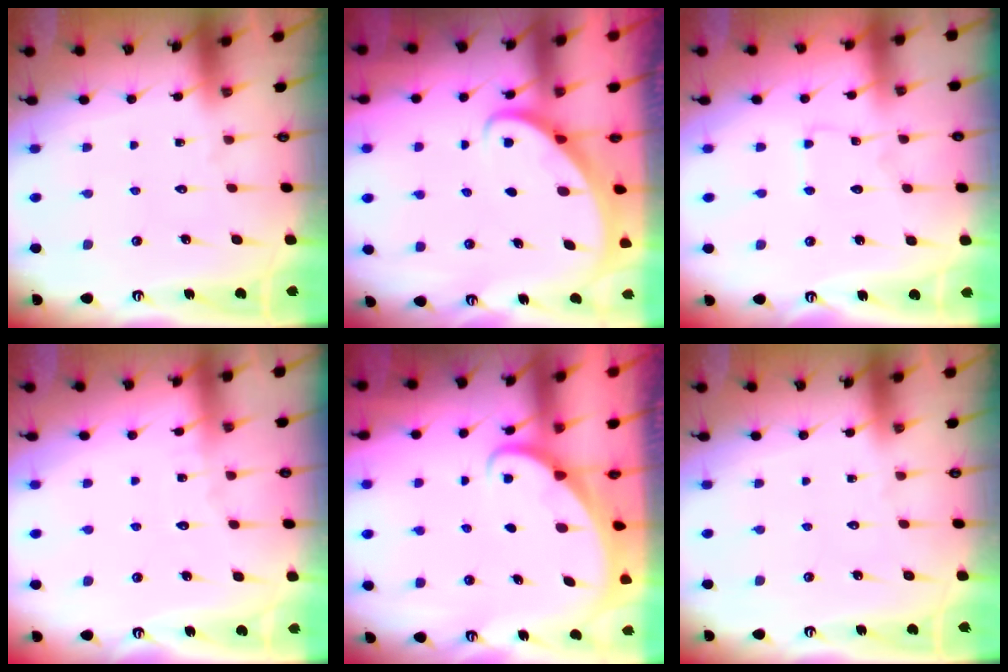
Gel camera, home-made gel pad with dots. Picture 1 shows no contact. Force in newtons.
{"total": 2.5, "press": 2.5, "slide": 0.3}
{"total": 2.4, "press": 2.4, "slide": 0.2}
{"total": 2.4, "press": 2.4, "slide": 0.3}
{"total": 1.7, "press": 1.7, "slide": 0.1}
{"total": 0.0}